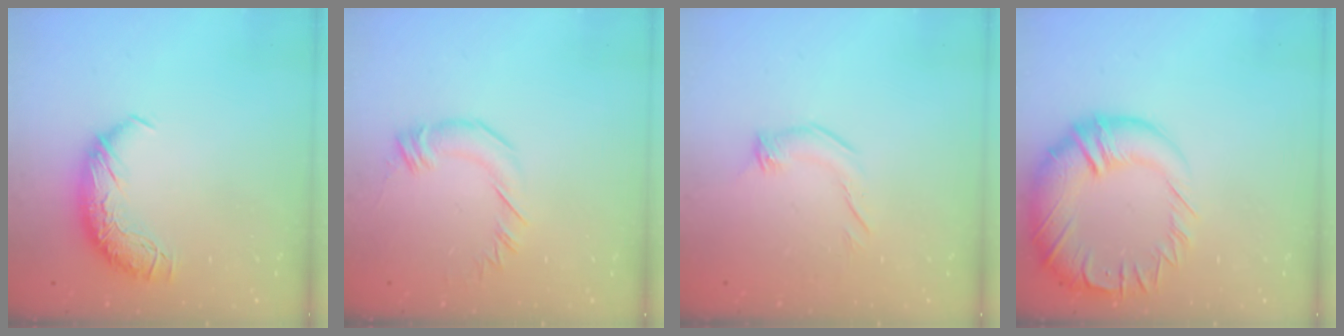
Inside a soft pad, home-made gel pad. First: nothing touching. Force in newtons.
{"total": 2.5, "press": 2.4, "slide": 0.3}
{"total": 4.1, "press": 4.0, "slide": 0.7}
{"total": 10.2, "press": 9.1, "slide": 4.7}